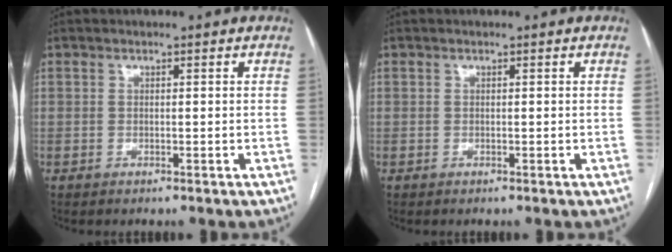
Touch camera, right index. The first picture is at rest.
{"total": 0.0}